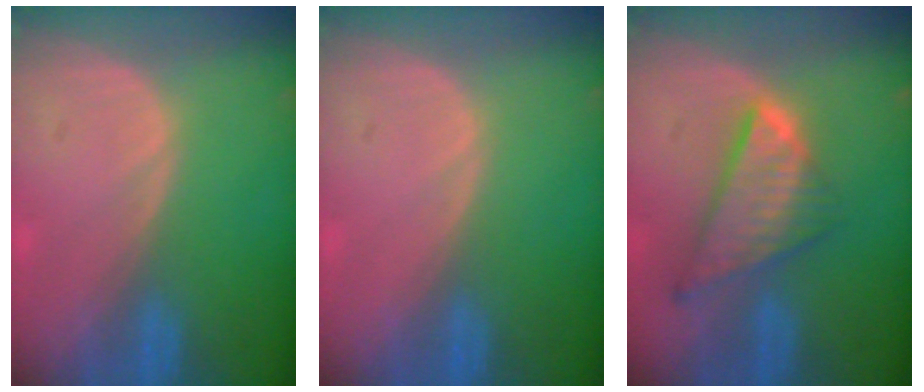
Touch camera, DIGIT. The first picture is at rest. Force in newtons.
{"total": 0.0}
{"total": 8.8, "press": 7.5, "slide": 4.5}